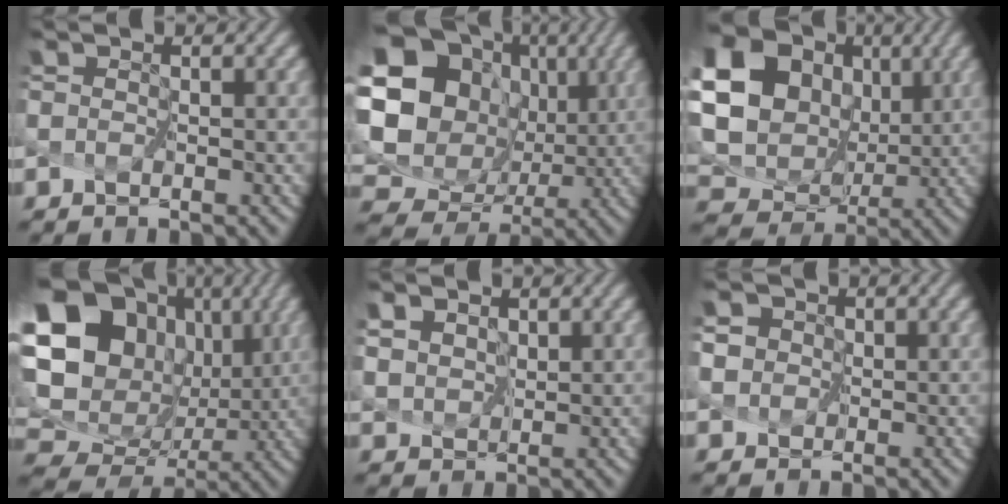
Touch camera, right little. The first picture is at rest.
{"total": 15.7, "force": [5.2, 13.0, 7.0], "torque": [-0.182, 0.019, 0.103]}
{"total": 17.3, "force": [6.4, 14.8, 6.3], "torque": [-0.172, -0.001, 0.116]}
{"total": 18.8, "force": [6.6, 15.0, 9.2], "torque": [-0.209, 0.023, 0.130]}
{"total": 3.1, "force": [2.0, 2.2, 1.0], "torque": [-0.005, 0.014, 0.031]}
{"total": 1.4, "force": [0.0, 1.4, 0.2], "torque": [0.005, 0.004, -0.003]}